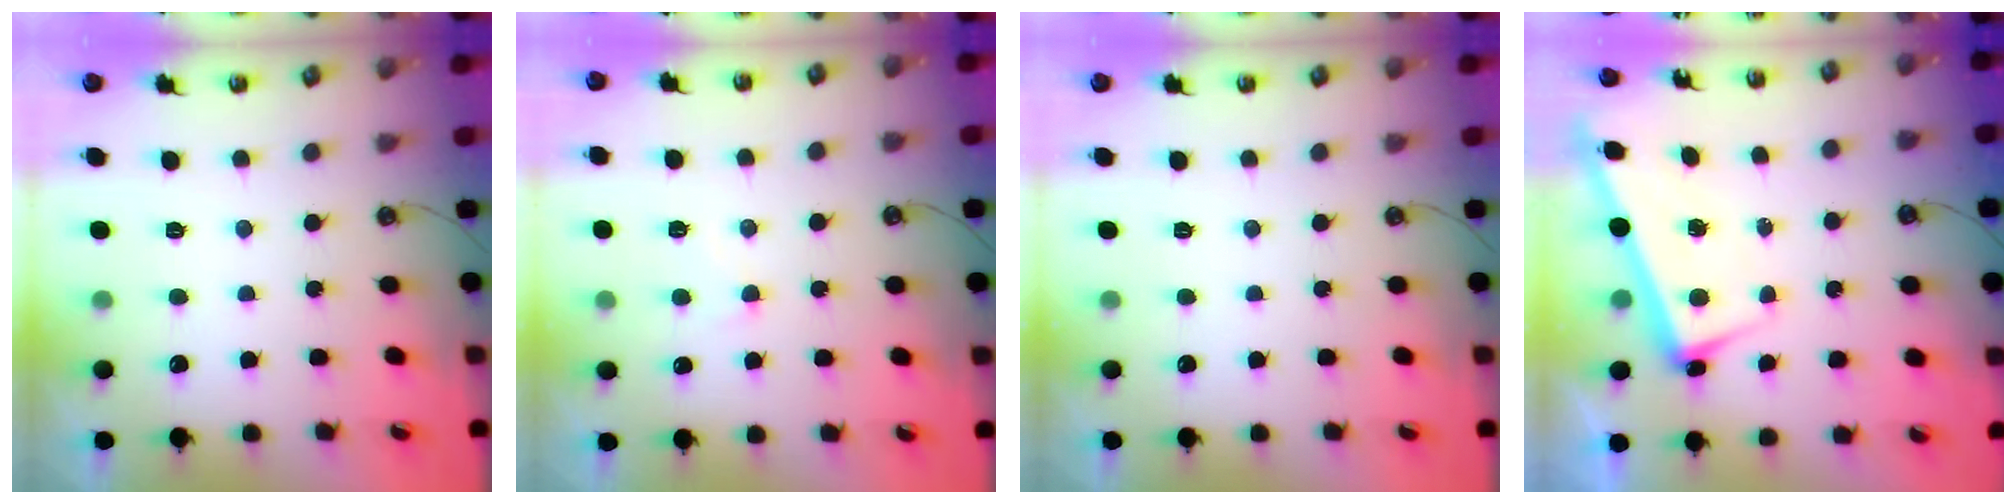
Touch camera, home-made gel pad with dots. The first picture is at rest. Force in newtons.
{"total": 1.6, "press": 1.5, "slide": 0.5}
{"total": 0.0}
{"total": 2.5, "press": 2.4, "slide": 0.7}